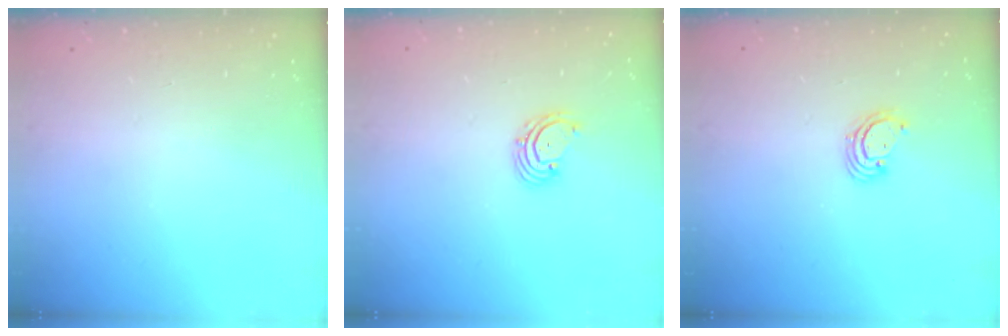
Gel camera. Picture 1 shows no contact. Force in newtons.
{"total": 2.6, "press": 2.5, "slide": 0.6}
{"total": 3.4, "press": 3.4, "slide": 0.3}